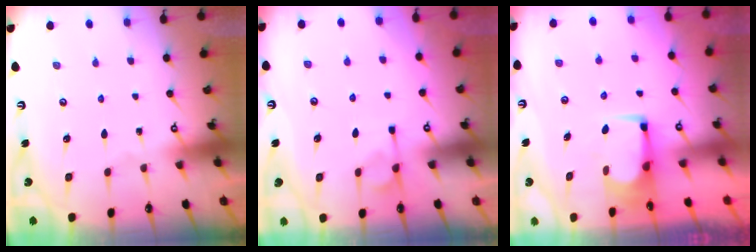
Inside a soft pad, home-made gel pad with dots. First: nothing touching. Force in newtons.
{"total": 1.2, "press": 0.6, "slide": 1.1}
{"total": 2.2, "press": 2.2, "slide": 0.2}